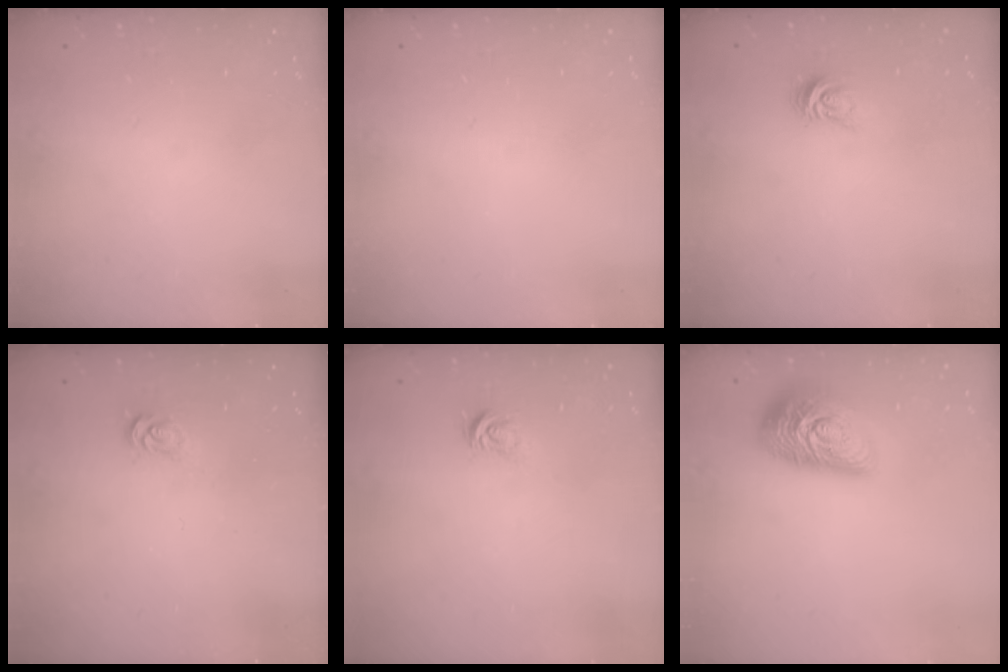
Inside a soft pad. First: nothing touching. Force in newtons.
{"total": 0.0}
{"total": 5.1, "press": 5.1, "slide": 0.5}
{"total": 2.0, "press": 2.0, "slide": 0.3}
{"total": 2.6, "press": 2.6, "slide": 0.3}
{"total": 17.5, "press": 17.5, "slide": 0.8}